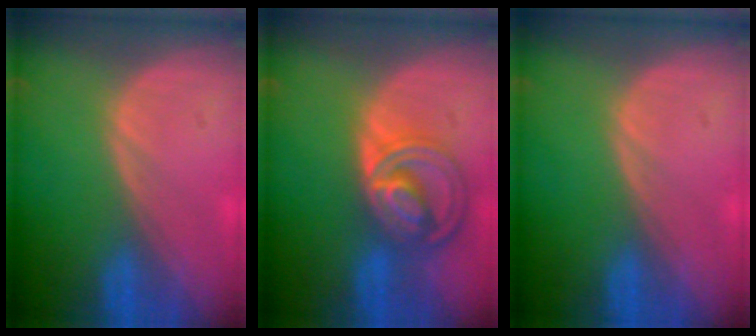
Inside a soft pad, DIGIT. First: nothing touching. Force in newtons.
{"total": 8.5, "press": 7.3, "slide": 4.4}
{"total": 0.0}